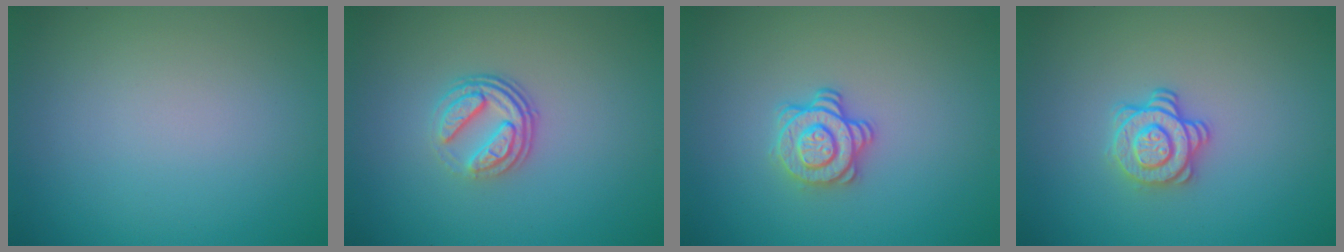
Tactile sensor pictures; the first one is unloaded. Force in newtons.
{"total": 3.5, "press": 2.5, "slide": 2.5}
{"total": 2.9, "press": 2.5, "slide": 1.4}
{"total": 3.0, "press": 2.6, "slide": 1.4}